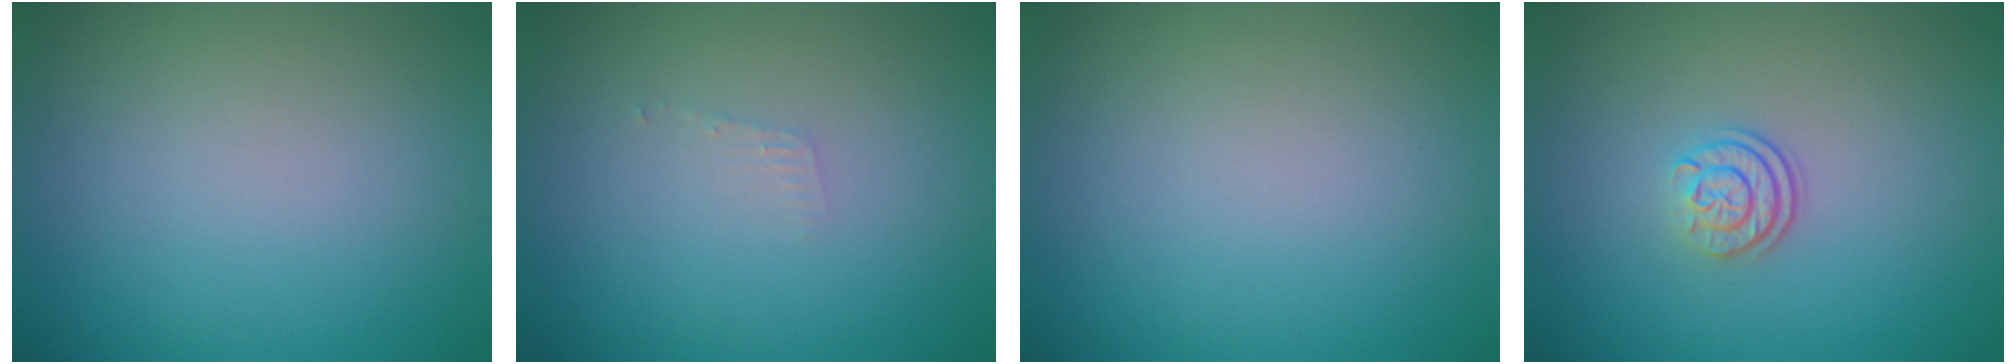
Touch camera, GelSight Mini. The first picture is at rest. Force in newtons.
{"total": 0.7, "press": 0.7, "slide": 0.1}
{"total": 0.0}
{"total": 2.4, "press": 1.8, "slide": 1.6}